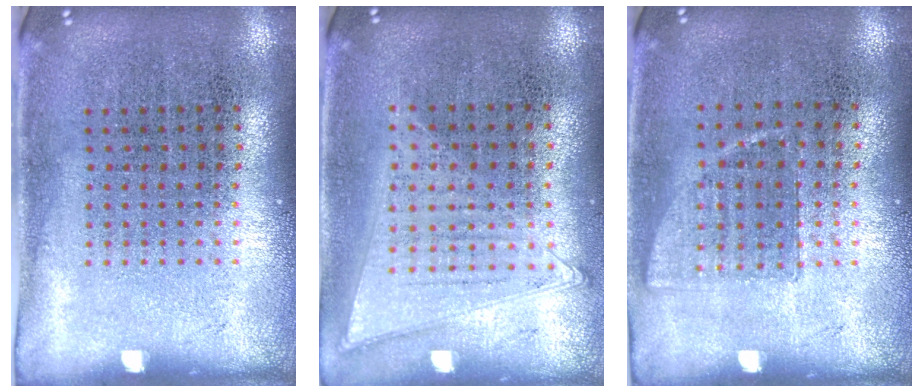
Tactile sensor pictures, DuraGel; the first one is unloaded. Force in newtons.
{"total": 1.1, "press": 1.0, "slide": 0.3}
{"total": 0.7, "press": 0.6, "slide": 0.3}